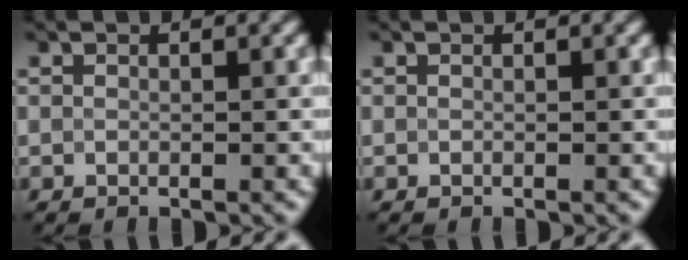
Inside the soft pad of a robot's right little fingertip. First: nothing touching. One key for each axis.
{"total": 0.0}